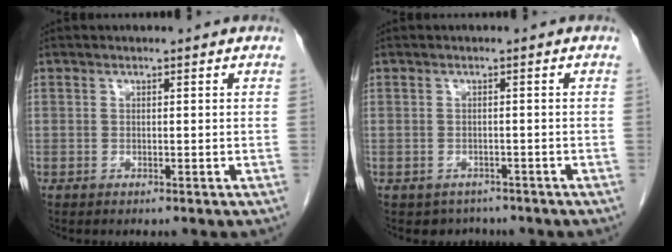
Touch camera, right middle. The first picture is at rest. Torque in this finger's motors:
{"motor_torque": [0.46, -0.09, -0.01, -0.01]}